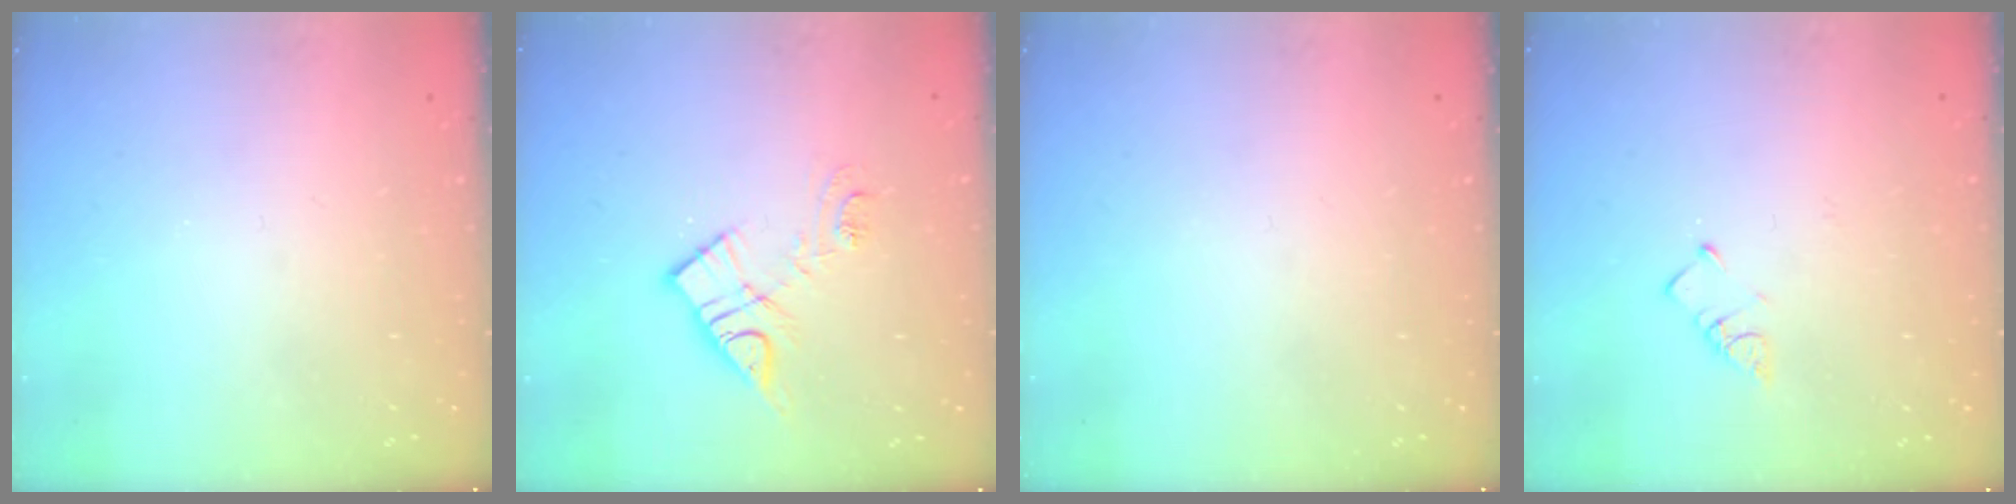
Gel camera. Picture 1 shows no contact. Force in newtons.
{"total": 10.8, "press": 10.8, "slide": 0.7}
{"total": 0.0}
{"total": 2.7, "press": 2.7, "slide": 0.4}